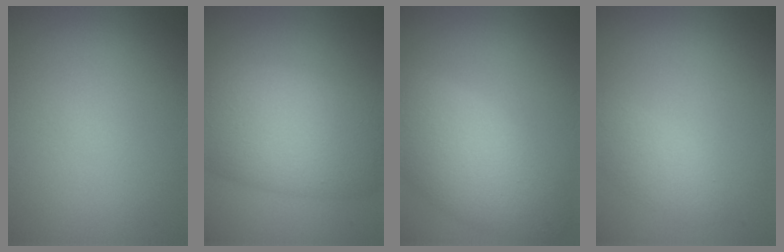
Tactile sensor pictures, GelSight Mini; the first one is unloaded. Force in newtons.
{"total": 9.4, "press": 9.4, "slide": 0.2}
{"total": 7.0, "press": 7.0, "slide": 0.3}
{"total": 2.0, "press": 2.0, "slide": 0.2}